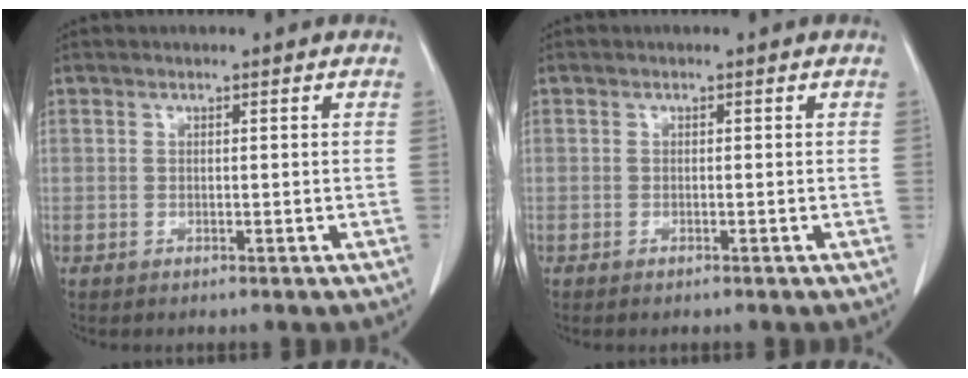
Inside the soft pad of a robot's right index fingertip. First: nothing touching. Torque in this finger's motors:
{"motor_torque": [-0.02, 0.02, -0.02, 0.01]}